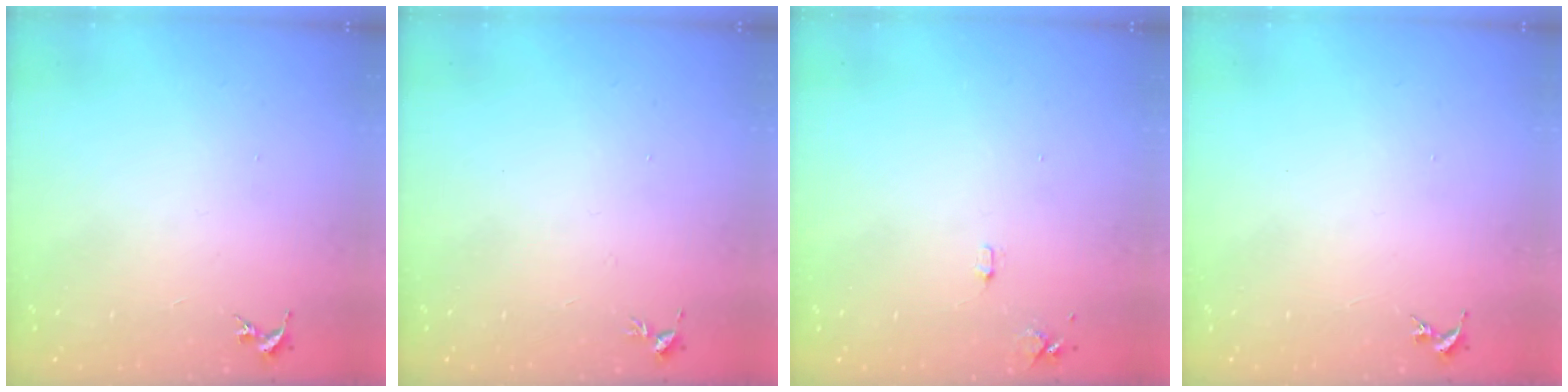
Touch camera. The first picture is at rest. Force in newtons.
{"total": 3.4, "press": 3.3, "slide": 0.5}
{"total": 5.2, "press": 5.1, "slide": 0.8}
{"total": 0.0}